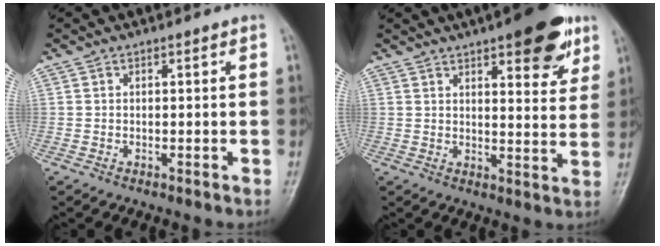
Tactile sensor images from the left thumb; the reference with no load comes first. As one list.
[{"total": 13.4, "force": [8.0, 4.5, 9.8], "torque": [-0.095, -0.033, 0.104]}]